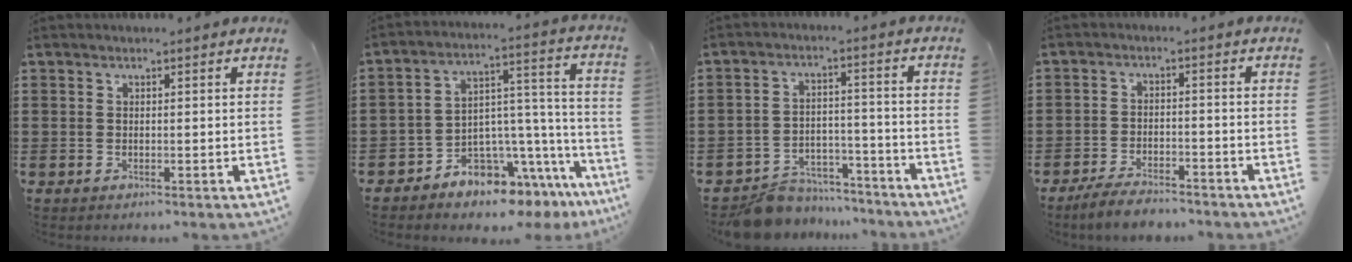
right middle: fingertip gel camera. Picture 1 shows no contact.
{"total": 6.6, "force": [-6.2, 2.2, 0.6], "torque": [-0.008, -0.004, -0.120]}
{"total": 7.7, "force": [-7.5, 1.9, 1.0], "torque": [-0.010, 0.027, -0.144]}
{"total": 4.4, "force": [-4.2, 0.9, 1.1], "torque": [-0.026, 0.007, -0.086]}